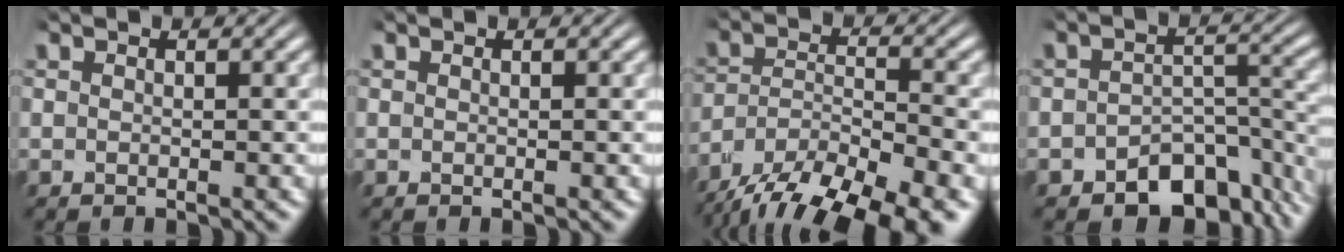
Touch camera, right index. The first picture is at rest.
{"total": 0.0}
{"total": 9.8, "force": [-6.4, 5.4, 5.1], "torque": [-0.088, -0.024, -0.097]}
{"total": 8.6, "force": [-6.6, 3.9, 3.8], "torque": [-0.022, -0.004, -0.100]}